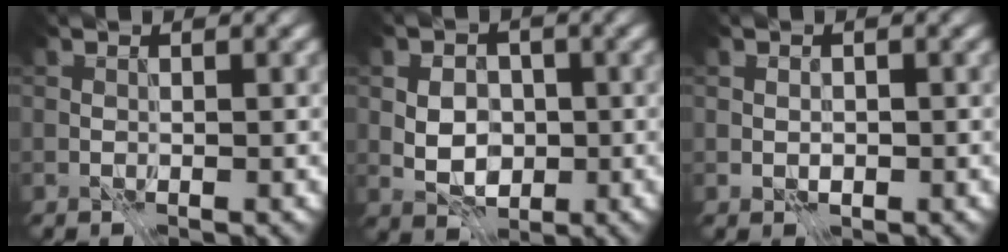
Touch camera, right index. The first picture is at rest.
{"total": 4.0, "force": [-0.6, 2.8, 2.7], "torque": [-0.038, -0.002, -0.015]}
{"total": 0.8, "force": [-0.2, 0.7, 0.4], "torque": [-0.008, -0.002, -0.006]}